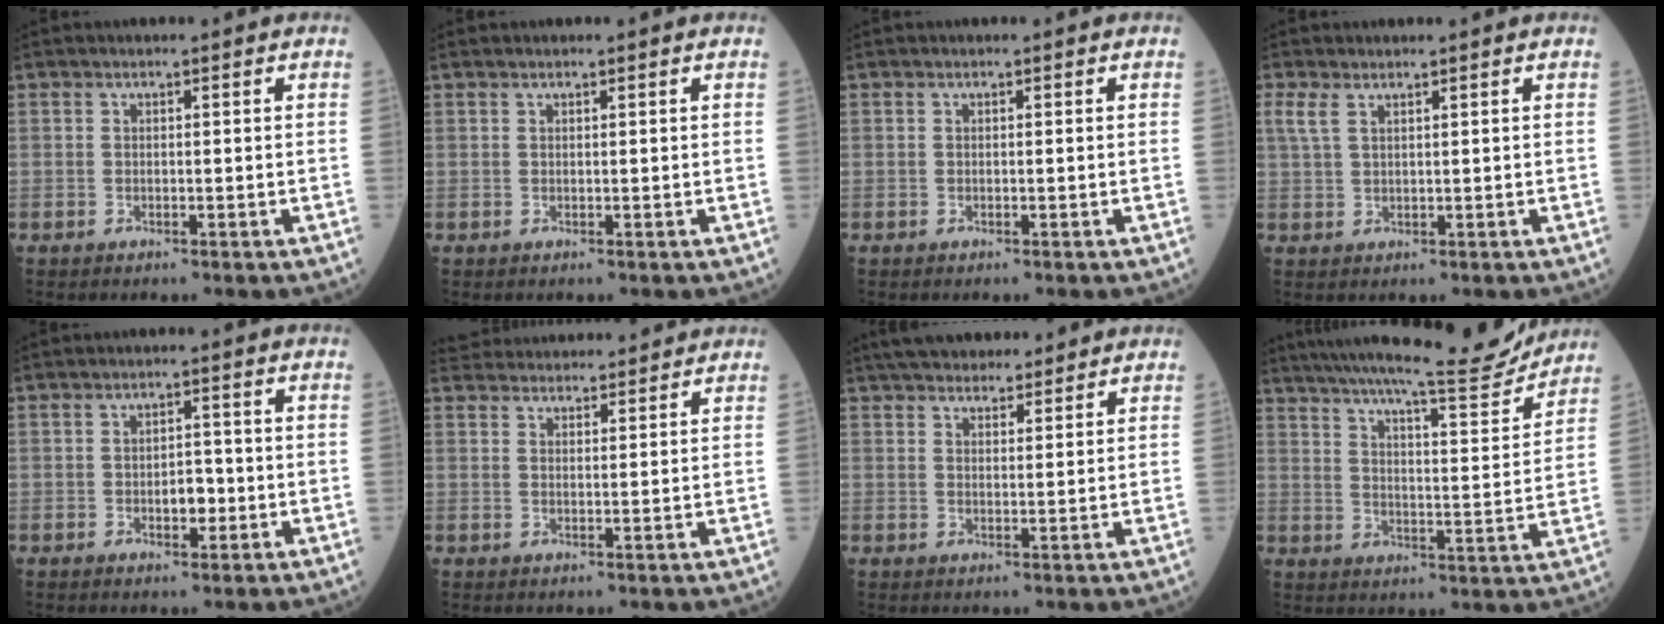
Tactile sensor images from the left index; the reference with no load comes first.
{"total": 0.0}
{"total": 0.0}
{"total": 2.0, "force": [1.2, 0.7, 1.4], "torque": [-0.043, 0.007, 0.033]}
{"total": 3.0, "force": [-1.2, 1.5, 2.3], "torque": [-0.033, -0.001, -0.017]}
{"total": 11.9, "force": [11.5, 1.9, 2.5], "torque": [-0.040, 0.034, 0.163]}
{"total": 11.3, "force": [10.0, 3.0, 4.3], "torque": [-0.059, 0.026, 0.149]}
{"total": 19.5, "force": [18.0, 1.0, 7.5], "torque": [-0.130, -0.032, 0.250]}